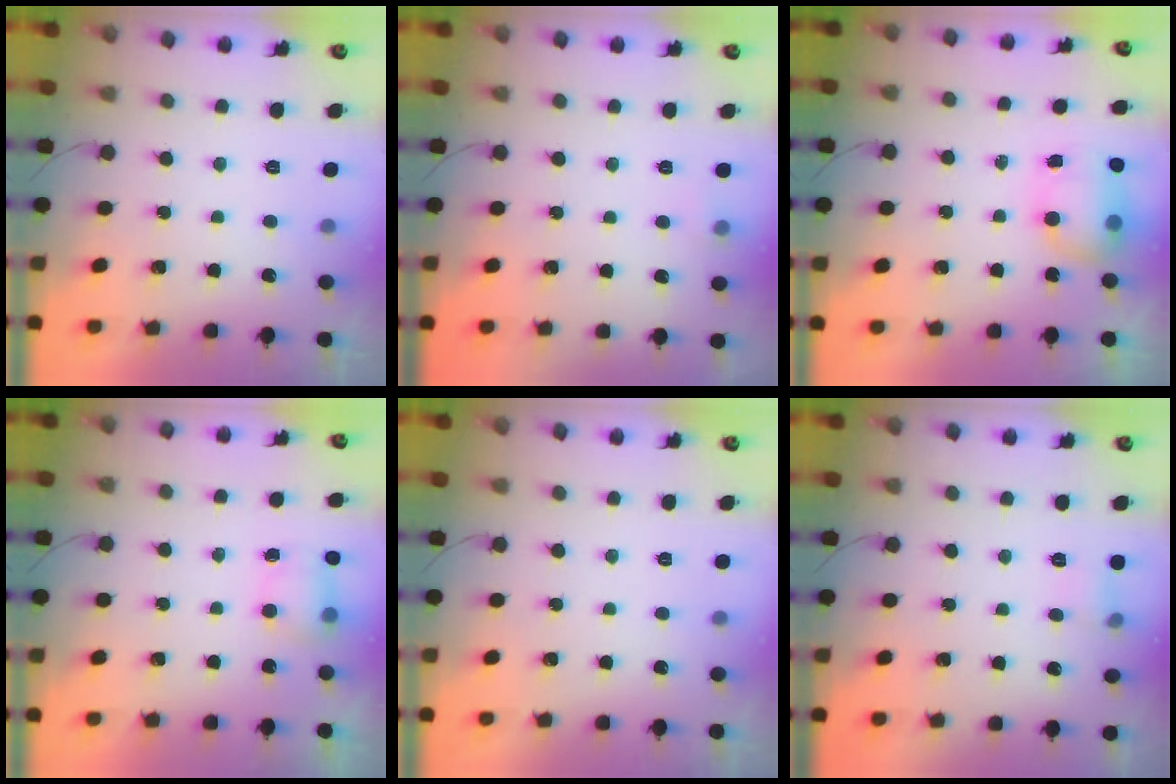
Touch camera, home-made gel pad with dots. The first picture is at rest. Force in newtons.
{"total": 4.5, "press": 4.3, "slide": 1.2}
{"total": 7.1, "press": 7.0, "slide": 1.2}
{"total": 4.8, "press": 4.7, "slide": 0.8}
{"total": 0.0}
{"total": 5.9, "press": 5.0, "slide": 3.1}